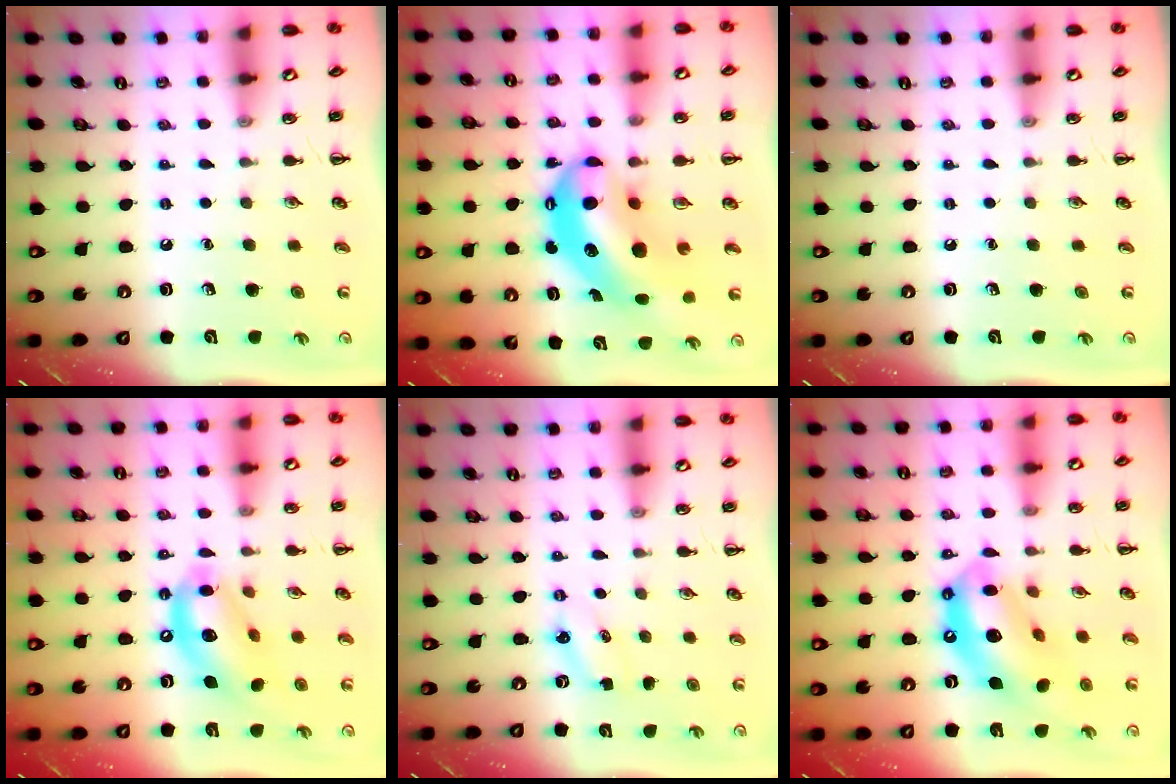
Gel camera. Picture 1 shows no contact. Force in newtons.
{"total": 12.0, "press": 11.6, "slide": 3.1}
{"total": 0.0}
{"total": 15.1, "press": 14.5, "slide": 4.1}
{"total": 2.9, "press": 2.8, "slide": 0.7}
{"total": 16.0, "press": 15.5, "slide": 4.2}